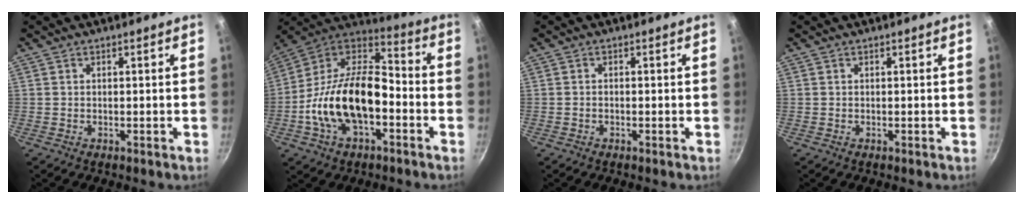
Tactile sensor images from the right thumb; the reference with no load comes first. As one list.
[{"total": 21.7, "force": [-5.4, 12.1, 17.2], "torque": [-0.297, 0.053, -0.114]}, {"total": 0.6, "force": [-0.4, 0.3, 0.4], "torque": [-0.009, 0.005, -0.007]}, {"total": 0.0}]